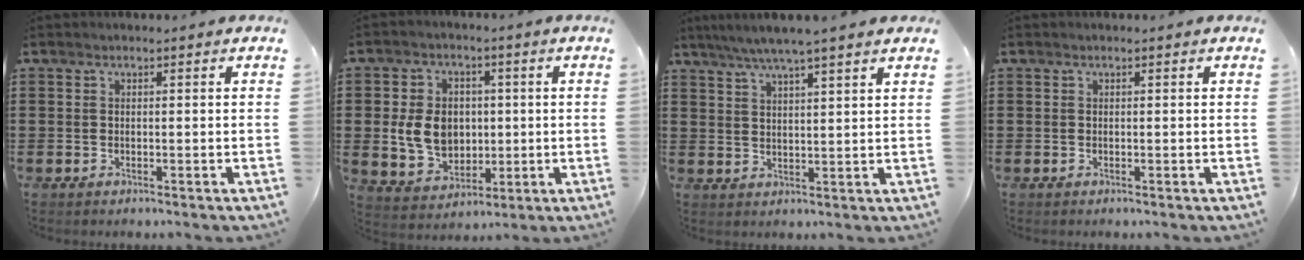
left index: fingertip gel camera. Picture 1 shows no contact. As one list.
[{"total": 8.4, "force": [0.2, 6.9, 4.9], "torque": [-0.119, 0.012, 0.003]}, {"total": 4.8, "force": [3.9, -0.3, 2.6], "torque": [-0.061, -0.012, 0.069]}, {"total": 0.0}]